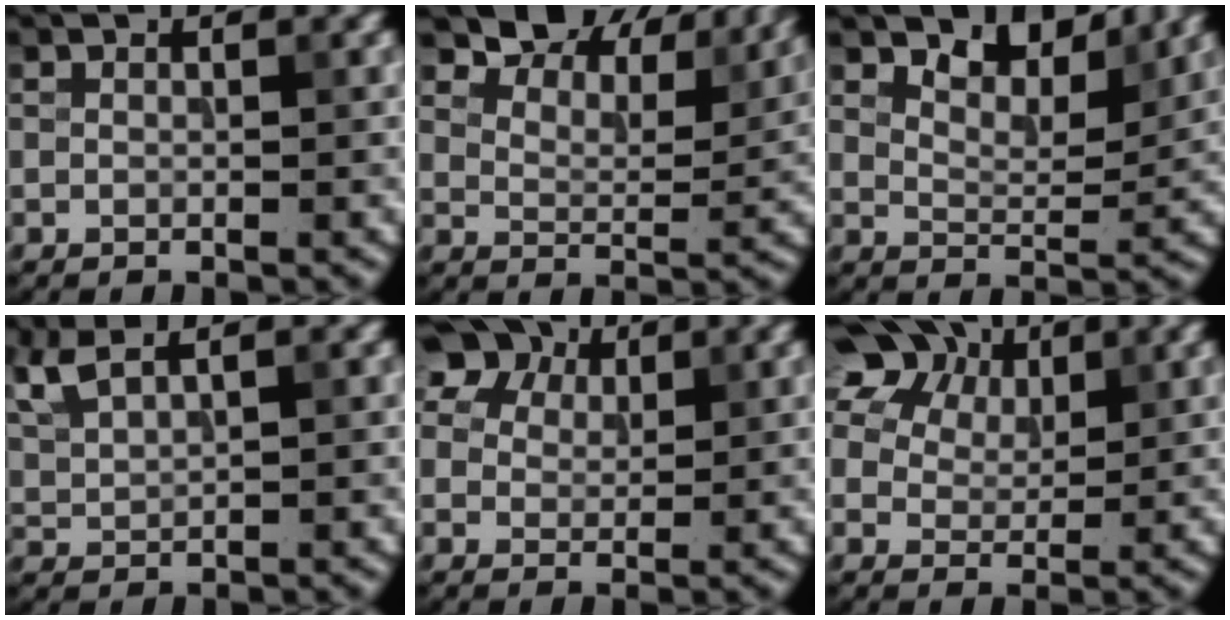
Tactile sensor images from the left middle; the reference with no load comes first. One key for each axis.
{"total": 8.8, "fx": 7.7, "fy": 2.7, "fz": 3.2, "tx": -0.057, "ty": 0.007, "tz": 0.115}
{"total": 4.9, "fx": 4.1, "fy": 1.6, "fz": 2.2, "tx": -0.046, "ty": -0.004, "tz": 0.056}
{"total": 4.2, "fx": 3.0, "fy": 1.3, "fz": 2.6, "tx": -0.068, "ty": 0.023, "tz": 0.054}
{"total": 7.2, "fx": 4.8, "fy": 4.6, "fz": 2.8, "tx": -0.067, "ty": 0.016, "tz": 0.073}
{"total": 13.2, "fx": 8.4, "fy": 7.8, "fz": 6.6, "tx": -0.131, "ty": 0.043, "tz": 0.132}